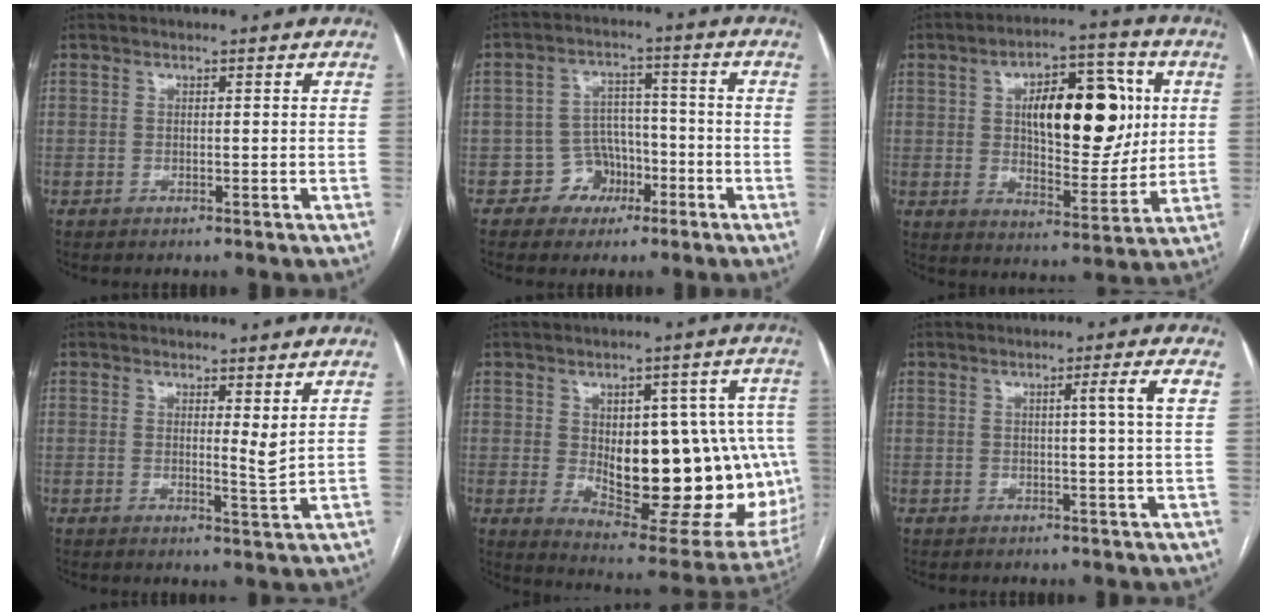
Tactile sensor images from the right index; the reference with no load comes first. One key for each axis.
{"total": 5.7, "fx": -2.7, "fy": 4.8, "fz": 1.1, "tx": -0.011, "ty": 0.019, "tz": -0.034}
{"total": 16.6, "fx": 3.6, "fy": 6.8, "fz": 14.7, "tx": -0.220, "ty": 0.022, "tz": 0.061}
{"total": 2.5, "fx": 1.4, "fy": 0.1, "fz": 2.0, "tx": -0.035, "ty": -0.012, "tz": 0.026}
{"total": 23.0, "fx": -0.8, "fy": 10.0, "fz": 20.7, "tx": -0.214, "ty": 0.013, "tz": 0.023}
{"total": 3.5, "fx": 1.0, "fy": -1.1, "fz": 3.2, "tx": -0.048, "ty": -0.003, "tz": 0.016}